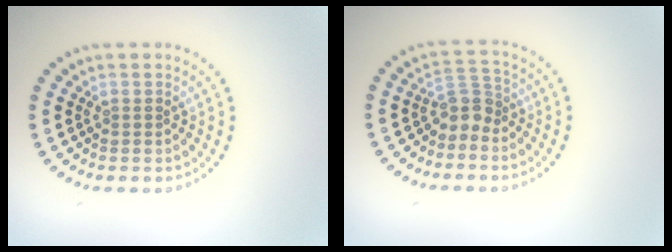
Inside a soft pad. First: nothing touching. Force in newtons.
{"total": 2.5, "press": 1.9, "slide": 1.6}